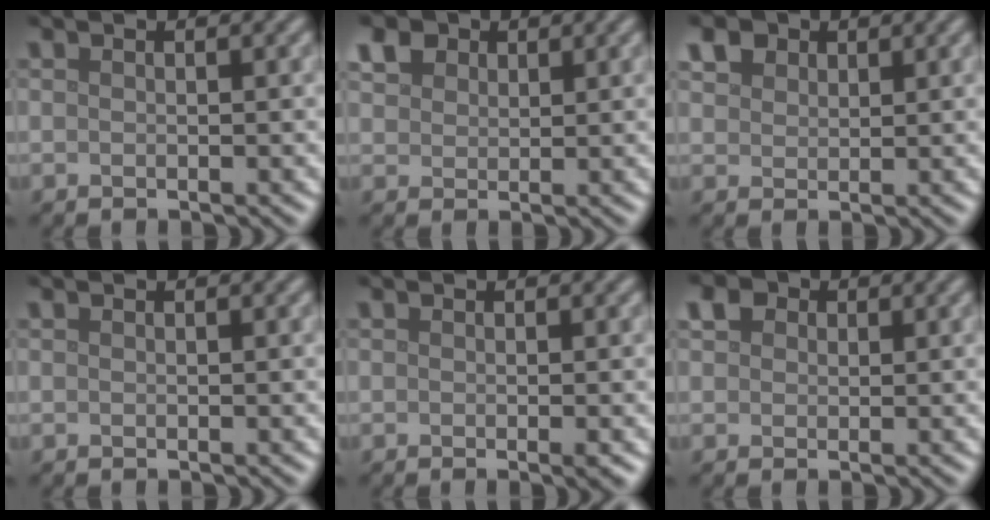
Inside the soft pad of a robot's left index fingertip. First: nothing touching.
{"total": 2.9, "force": [1.7, 2.0, 1.2], "torque": [-0.034, 0.009, 0.031]}
{"total": 3.1, "force": [1.9, 2.1, 1.3], "torque": [-0.035, 0.006, 0.032]}
{"total": 0.0}
{"total": 0.8, "force": [-0.1, 0.1, 0.8], "torque": [-0.012, -0.003, -0.003]}
{"total": 2.0, "force": [0.8, 1.6, 0.8], "torque": [-0.017, 0.004, 0.010]}